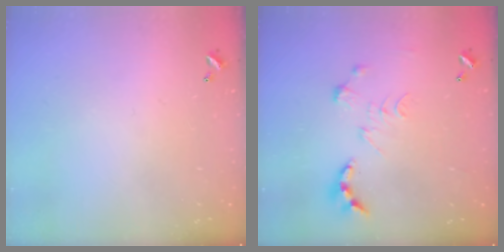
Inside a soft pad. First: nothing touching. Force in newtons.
{"total": 0.0}